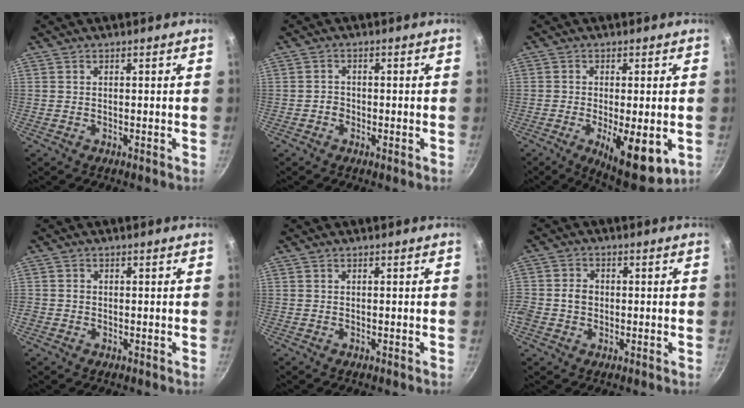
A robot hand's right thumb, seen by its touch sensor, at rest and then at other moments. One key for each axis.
{"total": 1.7, "fx": -0.6, "fy": 1.3, "fz": 0.7, "tx": -0.003, "ty": 0.005, "tz": -0.017}
{"total": 12.2, "fx": -3.5, "fy": 4.3, "fz": 10.8, "tx": -0.157, "ty": -0.020, "tz": -0.042}
{"total": 1.3, "fx": -0.2, "fy": 1.2, "fz": 0.5, "tx": -0.002, "ty": 0.004, "tz": -0.003}
{"total": 0.0}
{"total": 5.3, "fx": -0.4, "fy": 4.4, "fz": 3.0, "tx": -0.053, "ty": 0.013, "tz": -0.008}